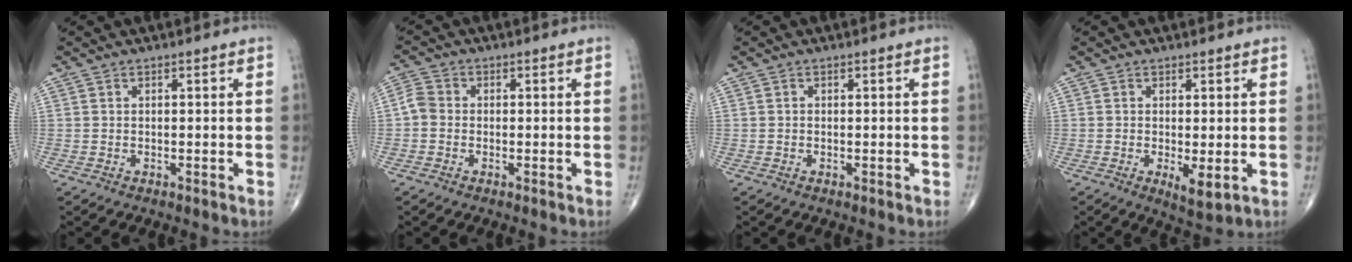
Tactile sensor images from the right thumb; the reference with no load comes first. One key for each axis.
{"total": 3.0, "fx": -0.6, "fy": 2.5, "fz": 1.5, "tx": -0.025, "ty": 0.006, "tz": -0.023}
{"total": 0.0}
{"total": 4.1, "fx": -0.7, "fy": 1.3, "fz": 3.8, "tx": -0.059, "ty": -0.014, "tz": -0.009}